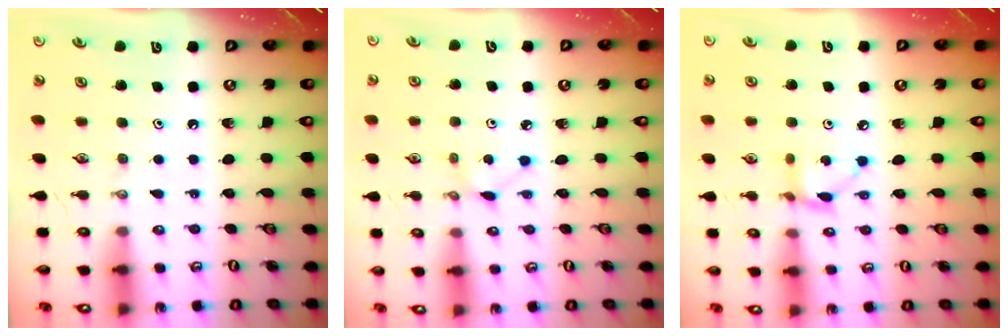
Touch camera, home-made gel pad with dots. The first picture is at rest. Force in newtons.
{"total": 2.7, "press": 2.6, "slide": 0.3}
{"total": 5.3, "press": 5.3, "slide": 0.2}